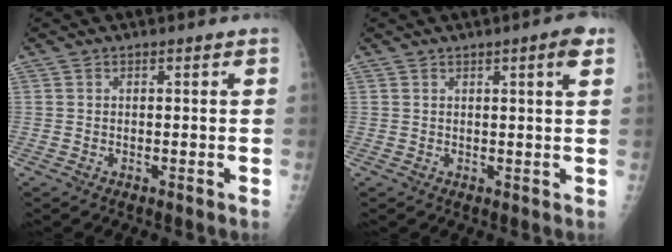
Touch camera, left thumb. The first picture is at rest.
{"total": 3.5, "force": [1.9, 0.2, 3.0], "torque": [-0.039, -0.007, 0.024]}